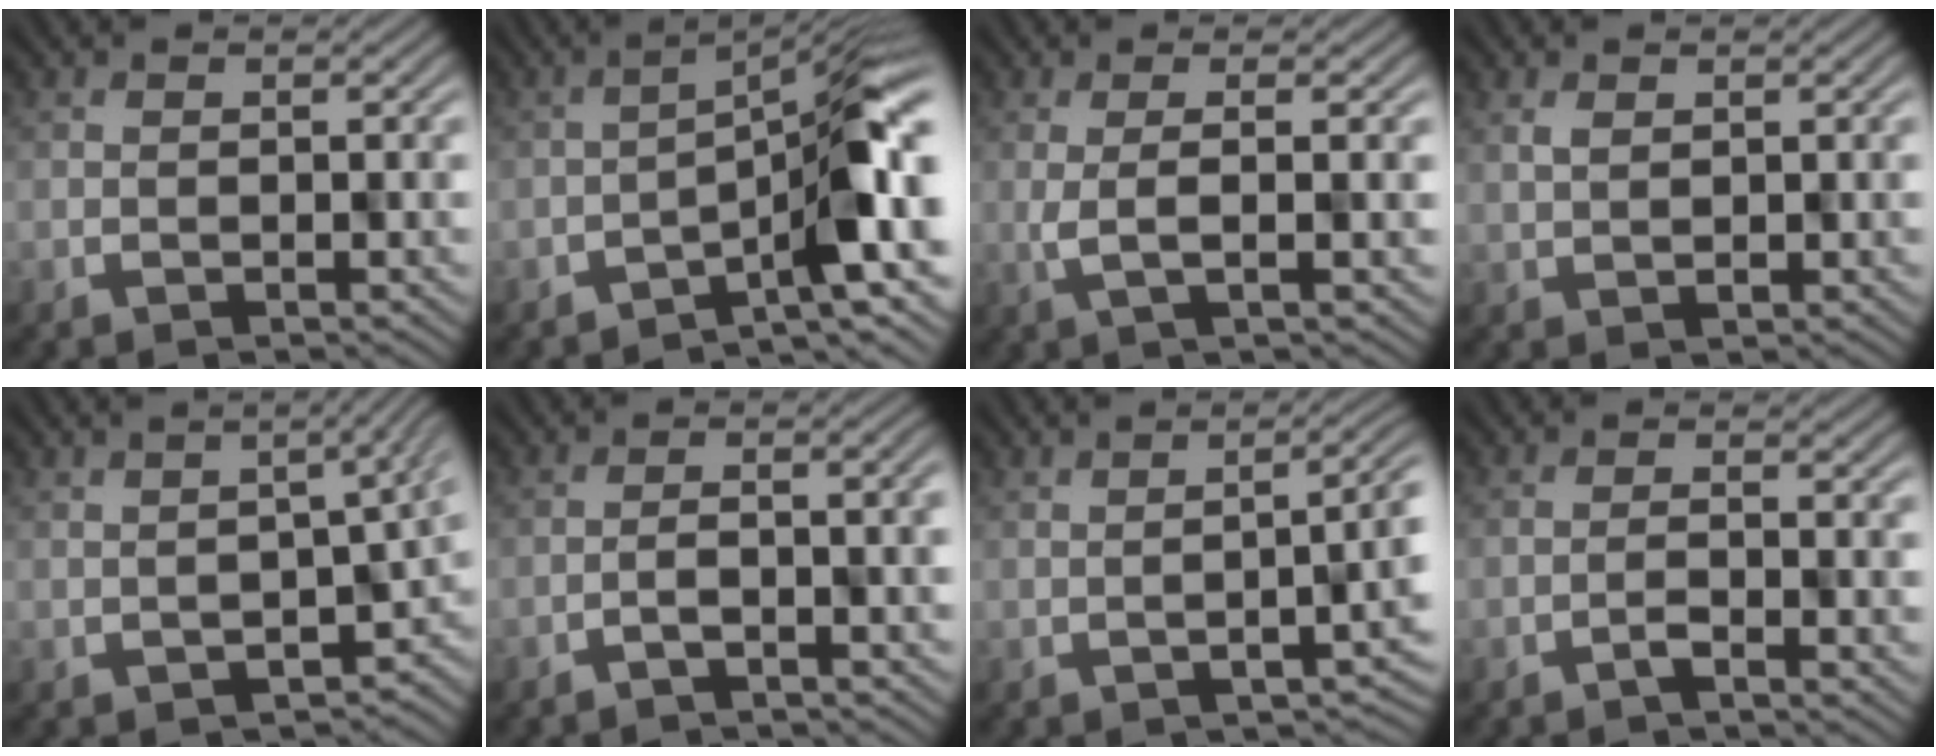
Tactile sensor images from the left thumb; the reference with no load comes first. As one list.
[{"total": 8.2, "force": [-2.4, 1.7, 7.7], "torque": [-0.098, 0.007, -0.037]}, {"total": 2.9, "force": [1.2, 0.3, 2.6], "torque": [-0.047, 0.002, 0.004]}, {"total": 1.8, "force": [1.5, 0.6, 0.7], "torque": [-0.019, -0.006, 0.025]}, {"total": 4.3, "force": [-0.4, 1.2, 4.1], "torque": [-0.061, -0.014, 0.004]}, {"total": 3.2, "force": [-1.8, 0.7, 2.5], "torque": [-0.027, 0.007, -0.032]}, {"total": 3.3, "force": [0.4, 0.9, 3.1], "torque": [-0.039, 0.005, 0.010]}, {"total": 0.6, "force": [0.0, -0.1, 0.6], "torque": [-0.011, 0.004, -0.014]}]